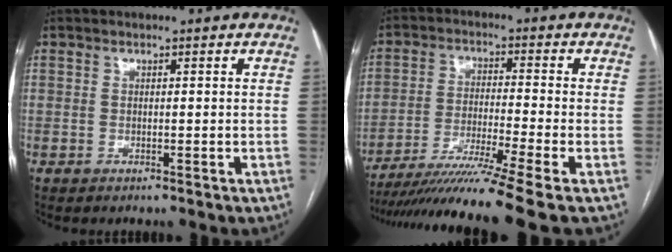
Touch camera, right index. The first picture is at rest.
{"total": 13.2, "force": [-10.6, -3.3, 7.1], "torque": [-0.119, -0.031, -0.176]}